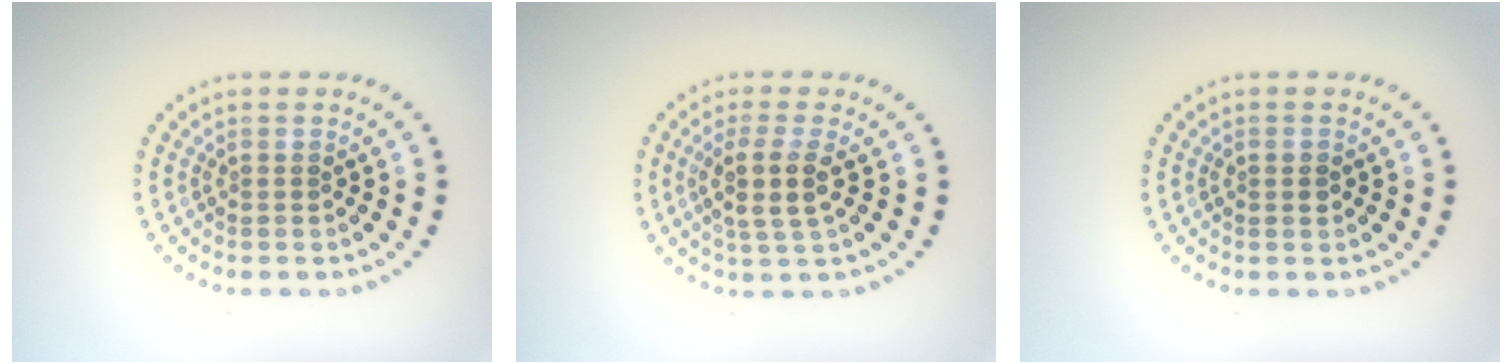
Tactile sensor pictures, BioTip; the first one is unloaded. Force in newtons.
{"total": 3.1, "press": 2.5, "slide": 1.7}
{"total": 1.2, "press": 1.2, "slide": 0.0}